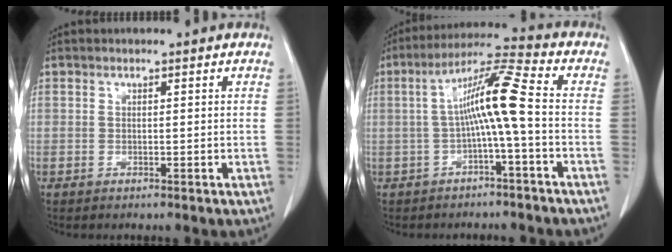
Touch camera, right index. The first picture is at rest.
{"total": 9.0, "force": [-0.8, -0.5, 9.0], "torque": [-0.158, 0.027, -0.018]}